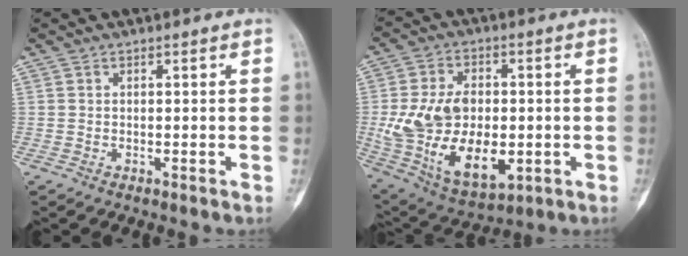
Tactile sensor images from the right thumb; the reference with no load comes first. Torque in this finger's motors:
{"motor_torque": [2.24, 2.42, 1.11, -0.84, 0.42]}